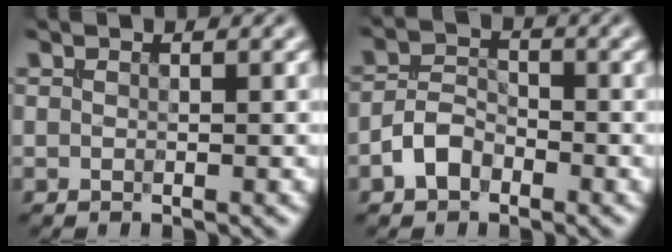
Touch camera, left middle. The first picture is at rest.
{"total": 3.0, "force": [-1.7, 1.9, 1.5], "torque": [-0.024, 0.010, -0.039]}